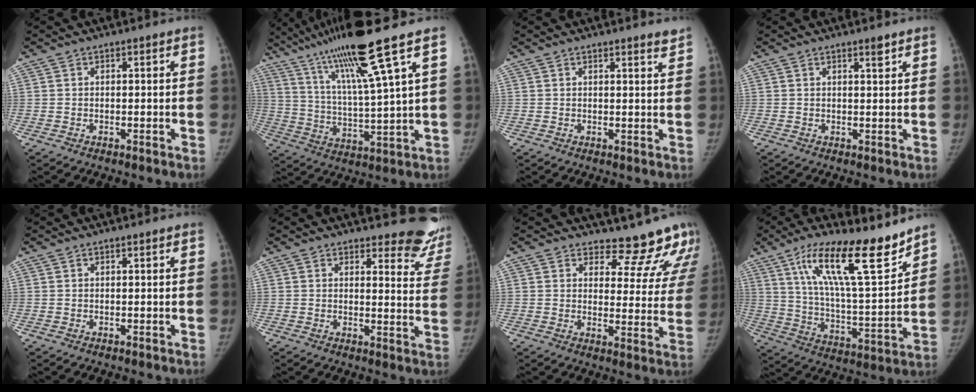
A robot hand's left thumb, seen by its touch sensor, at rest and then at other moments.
{"total": 16.6, "force": [10.6, -0.9, 12.7], "torque": [-0.223, -0.041, 0.190]}
{"total": 1.8, "force": [1.7, 0.1, 0.8], "torque": [-0.006, -0.013, 0.019]}
{"total": 1.5, "force": [1.1, 0.2, 1.0], "torque": [-0.013, -0.008, 0.019]}
{"total": 0.0}
{"total": 11.5, "force": [10.7, 3.6, 2.2], "torque": [0.020, -0.100, 0.093]}
{"total": 13.7, "force": [12.8, 4.8, 1.5], "torque": [0.040, -0.118, 0.135]}
{"total": 21.1, "force": [13.9, 4.8, 15.2], "torque": [-0.229, -0.071, 0.238]}